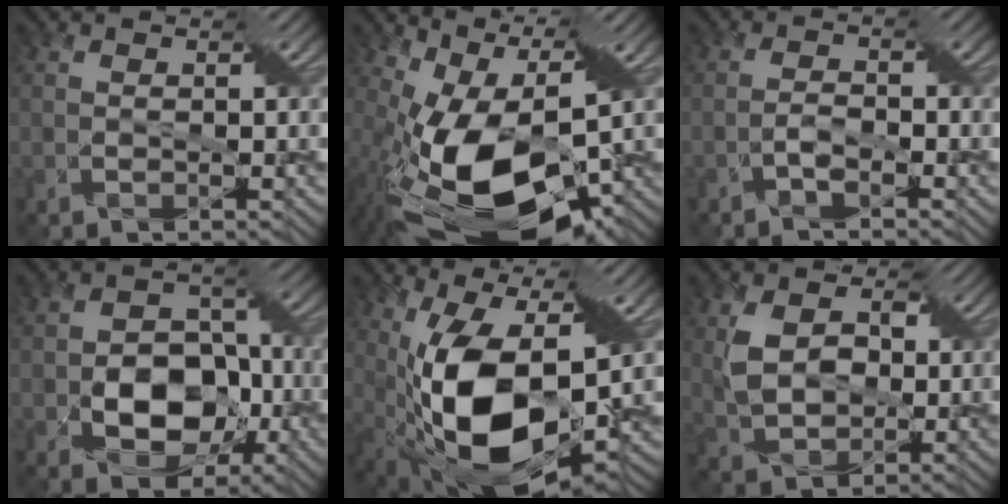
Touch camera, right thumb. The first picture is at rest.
{"total": 15.8, "force": [-1.5, 7.5, 13.8], "torque": [-0.272, -0.016, -0.016]}
{"total": 1.7, "force": [-1.3, -0.2, 1.0], "torque": [-0.025, 0.008, -0.026]}
{"total": 9.4, "force": [-2.6, 6.3, 6.5], "torque": [-0.114, -0.005, -0.051]}
{"total": 16.2, "force": [-0.7, 8.3, 13.9], "torque": [-0.275, -0.039, -0.001]}
{"total": 6.1, "force": [1.1, 4.3, 4.2], "torque": [-0.106, -0.001, 0.020]}